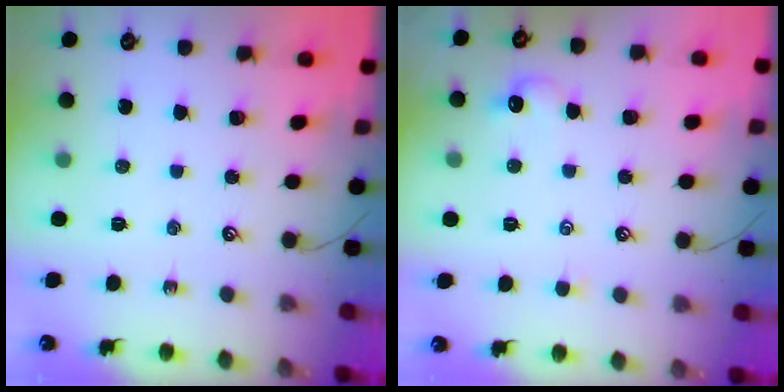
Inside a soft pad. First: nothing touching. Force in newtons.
{"total": 0.5, "press": 0.2, "slide": 0.5}